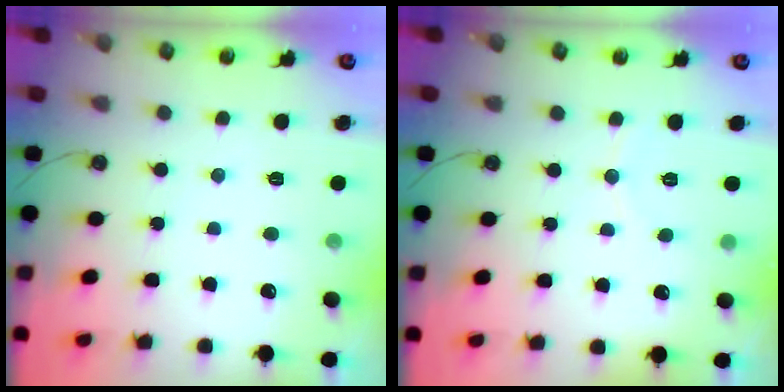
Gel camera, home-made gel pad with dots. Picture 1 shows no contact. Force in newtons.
{"total": 3.9, "press": 3.9, "slide": 0.5}